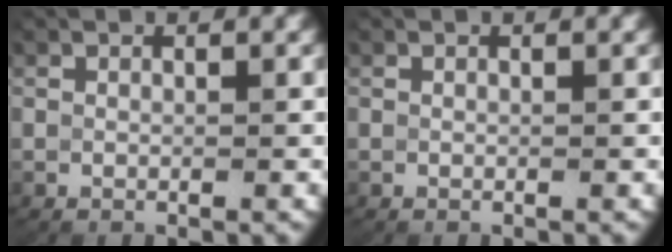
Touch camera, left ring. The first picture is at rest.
{"total": 0.0}